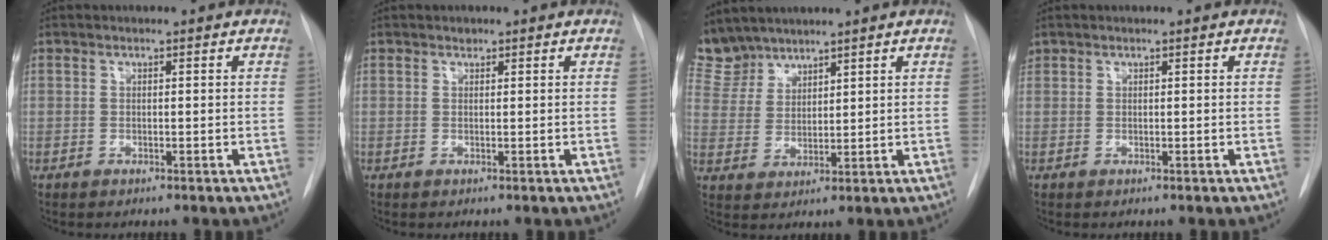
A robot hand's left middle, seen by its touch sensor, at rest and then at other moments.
{"total": 0.6, "force": [0.4, 0.3, 0.1], "torque": [0.000, 0.000, 0.004]}
{"total": 6.4, "force": [6.1, 2.0, 0.0], "torque": [-0.007, 0.006, 0.136]}
{"total": 0.6, "force": [0.4, 0.4, 0.0], "torque": [-0.001, 0.013, 0.008]}